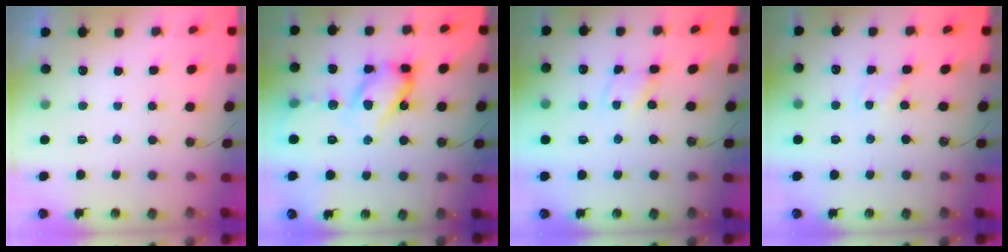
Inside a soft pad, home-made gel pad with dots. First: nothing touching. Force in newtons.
{"total": 15.5, "press": 15.2, "slide": 3.1}
{"total": 1.8, "press": 1.8, "slide": 0.2}
{"total": 0.6, "press": 0.6, "slide": 0.1}